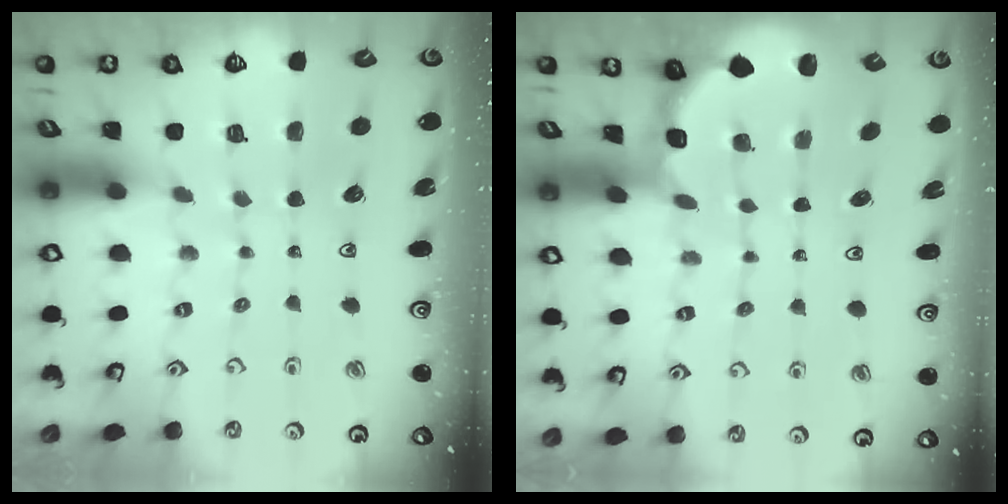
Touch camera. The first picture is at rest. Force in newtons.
{"total": 1.9, "press": 1.7, "slide": 0.7}